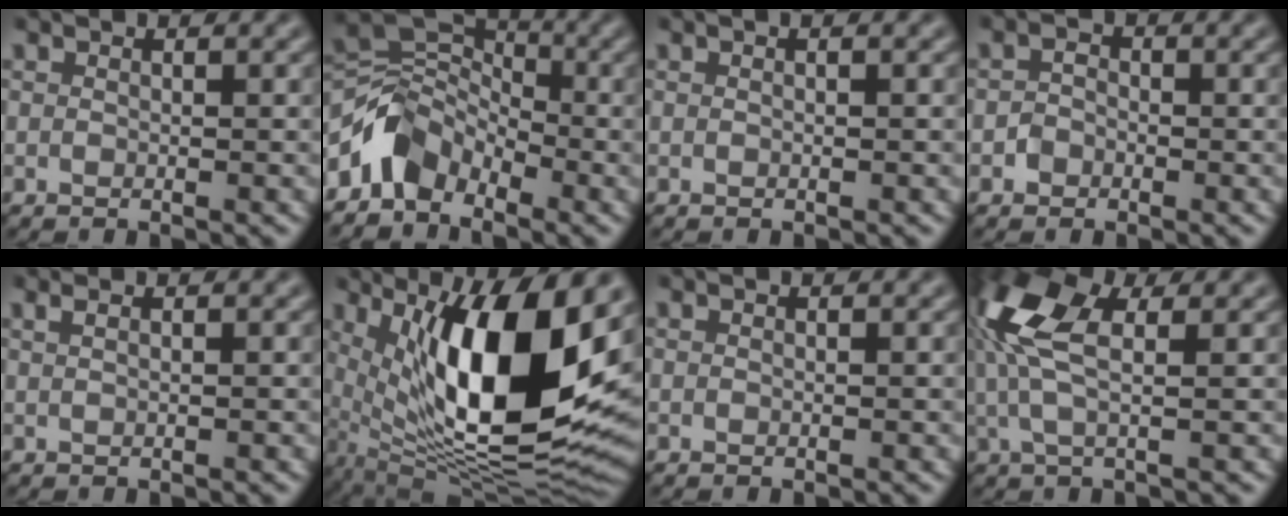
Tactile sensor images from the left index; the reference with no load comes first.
{"total": 4.7, "force": [-3.3, 2.9, 1.5], "torque": [-0.021, 0.002, -0.076]}
{"total": 0.5, "force": [0.1, 0.1, 0.5], "torque": [-0.012, 0.000, -0.003]}
{"total": 1.3, "force": [-0.8, 0.9, 0.2], "torque": [-0.005, -0.001, -0.017]}
{"total": 2.2, "force": [1.1, 1.1, 1.5], "torque": [-0.009, -0.002, -0.011]}
{"total": 14.2, "force": [3.2, 4.9, 12.9], "torque": [-0.207, -0.027, 0.059]}
{"total": 0.0}
{"total": 7.4, "force": [1.9, 3.1, 6.5], "torque": [-0.161, 0.016, 0.030]}